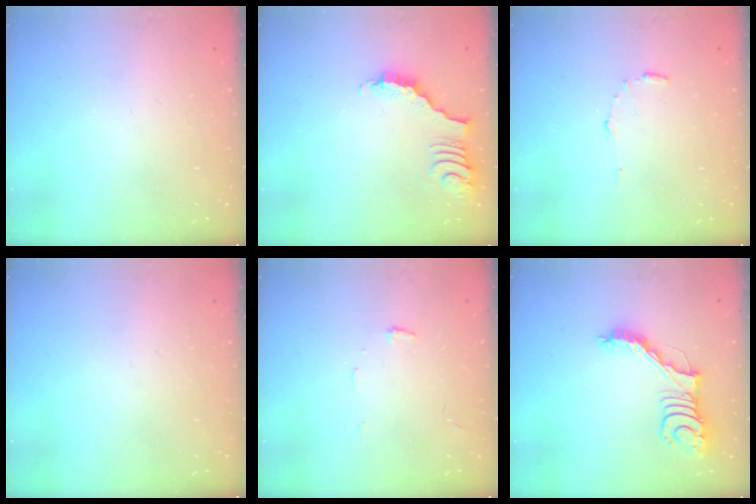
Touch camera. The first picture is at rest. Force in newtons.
{"total": 4.0, "press": 3.9, "slide": 0.7}
{"total": 5.7, "press": 5.7, "slide": 0.4}
{"total": 0.0}
{"total": 5.4, "press": 5.4, "slide": 0.2}
{"total": 12.4, "press": 12.3, "slide": 1.3}